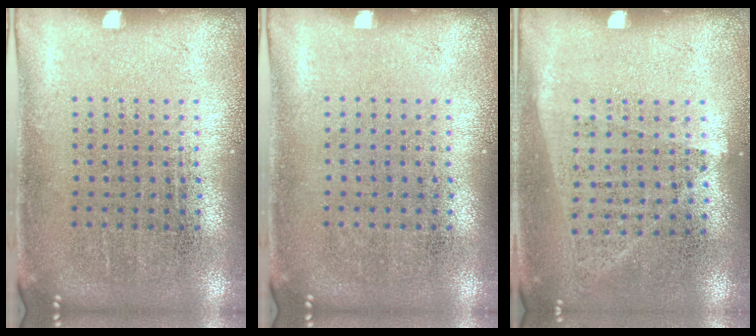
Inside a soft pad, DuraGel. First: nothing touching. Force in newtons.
{"total": 0.0}
{"total": 1.0, "press": 0.9, "slide": 0.4}